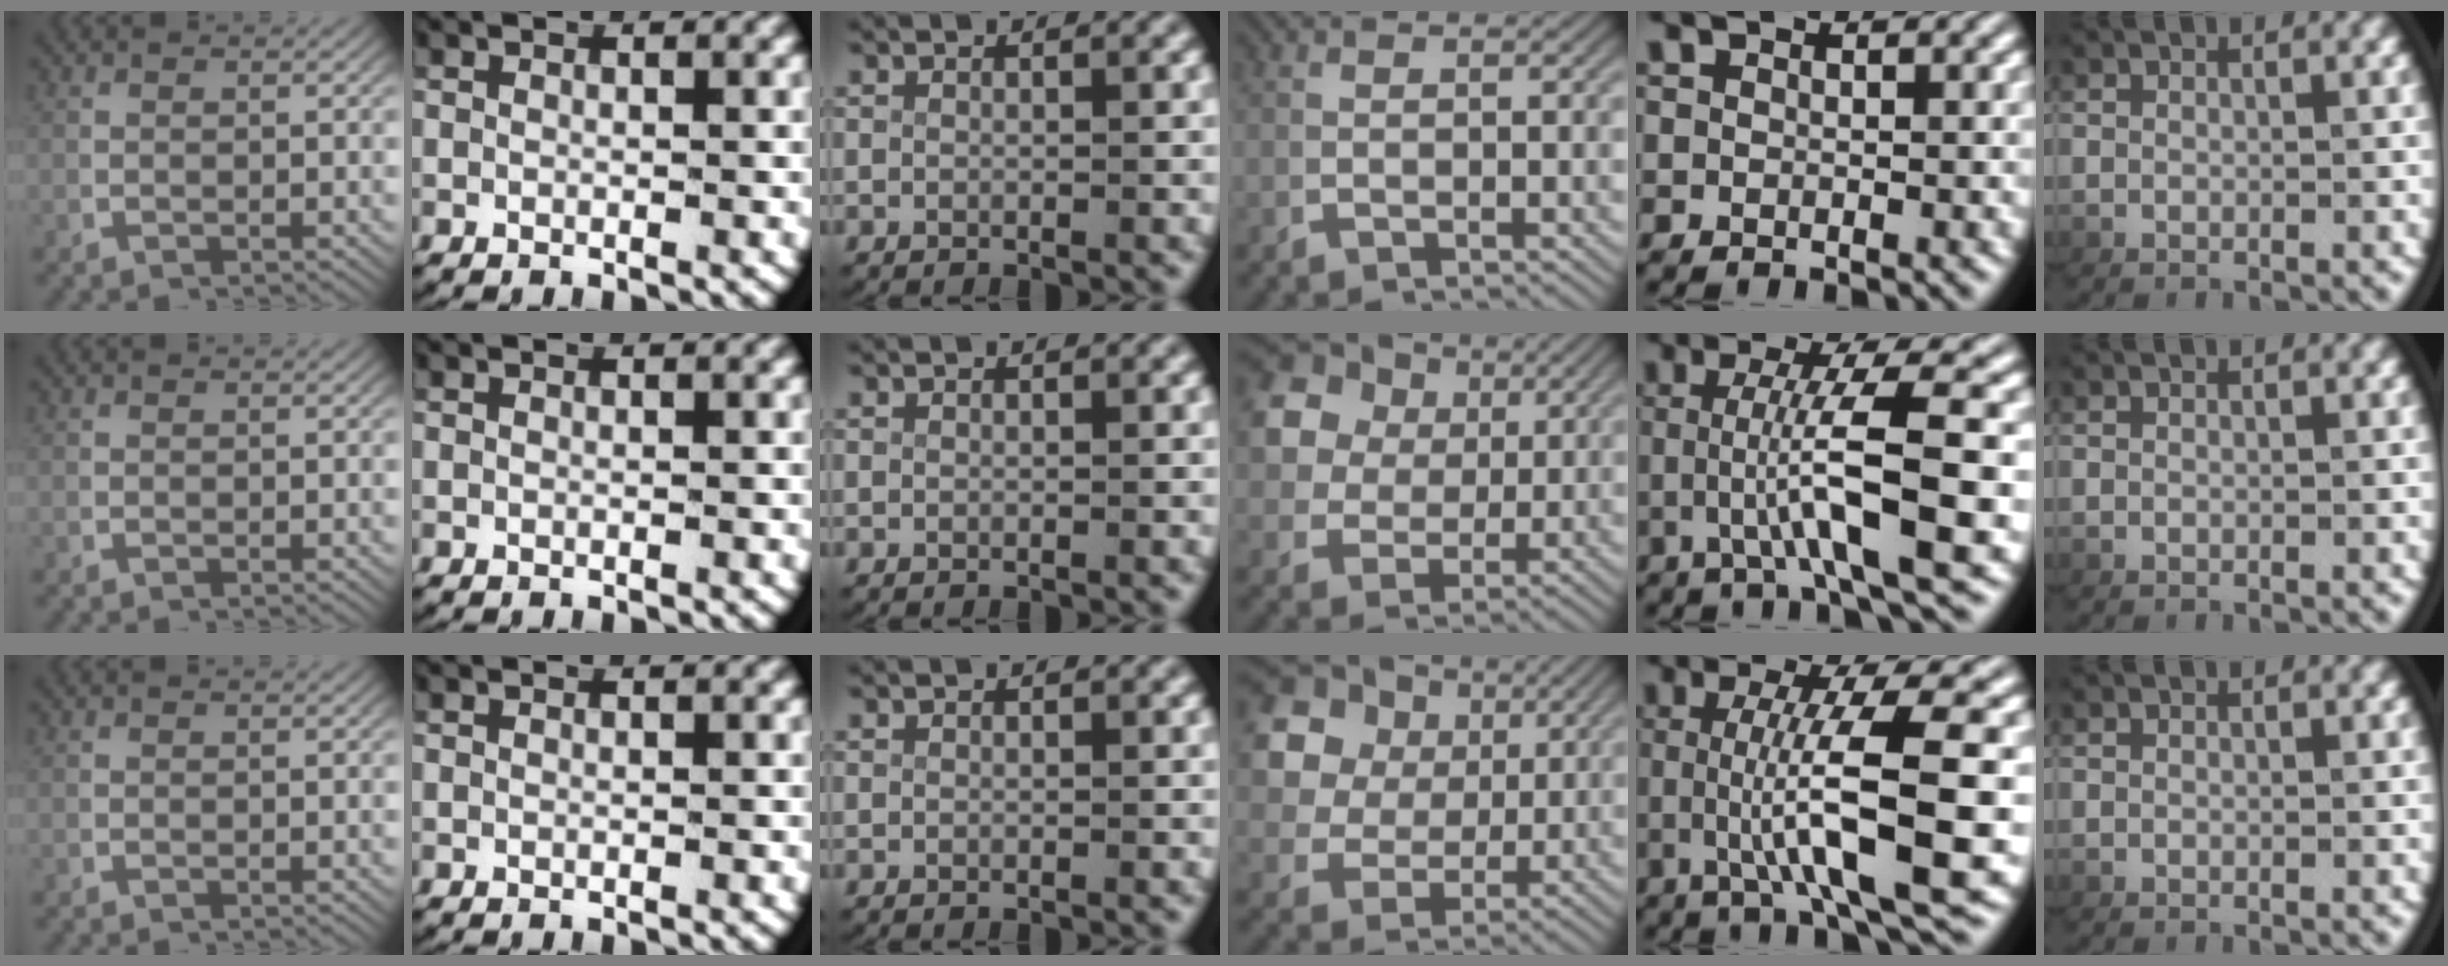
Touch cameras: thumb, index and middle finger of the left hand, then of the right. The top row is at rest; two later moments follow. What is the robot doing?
{"motion": "grasp_and_lifting", "object": "card"}